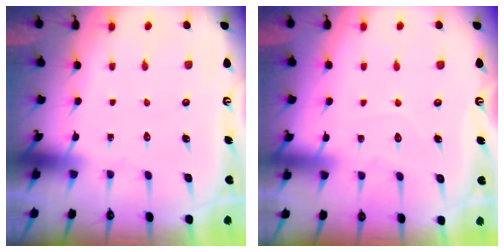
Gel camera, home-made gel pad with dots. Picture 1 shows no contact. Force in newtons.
{"total": 4.4, "press": 4.3, "slide": 0.5}